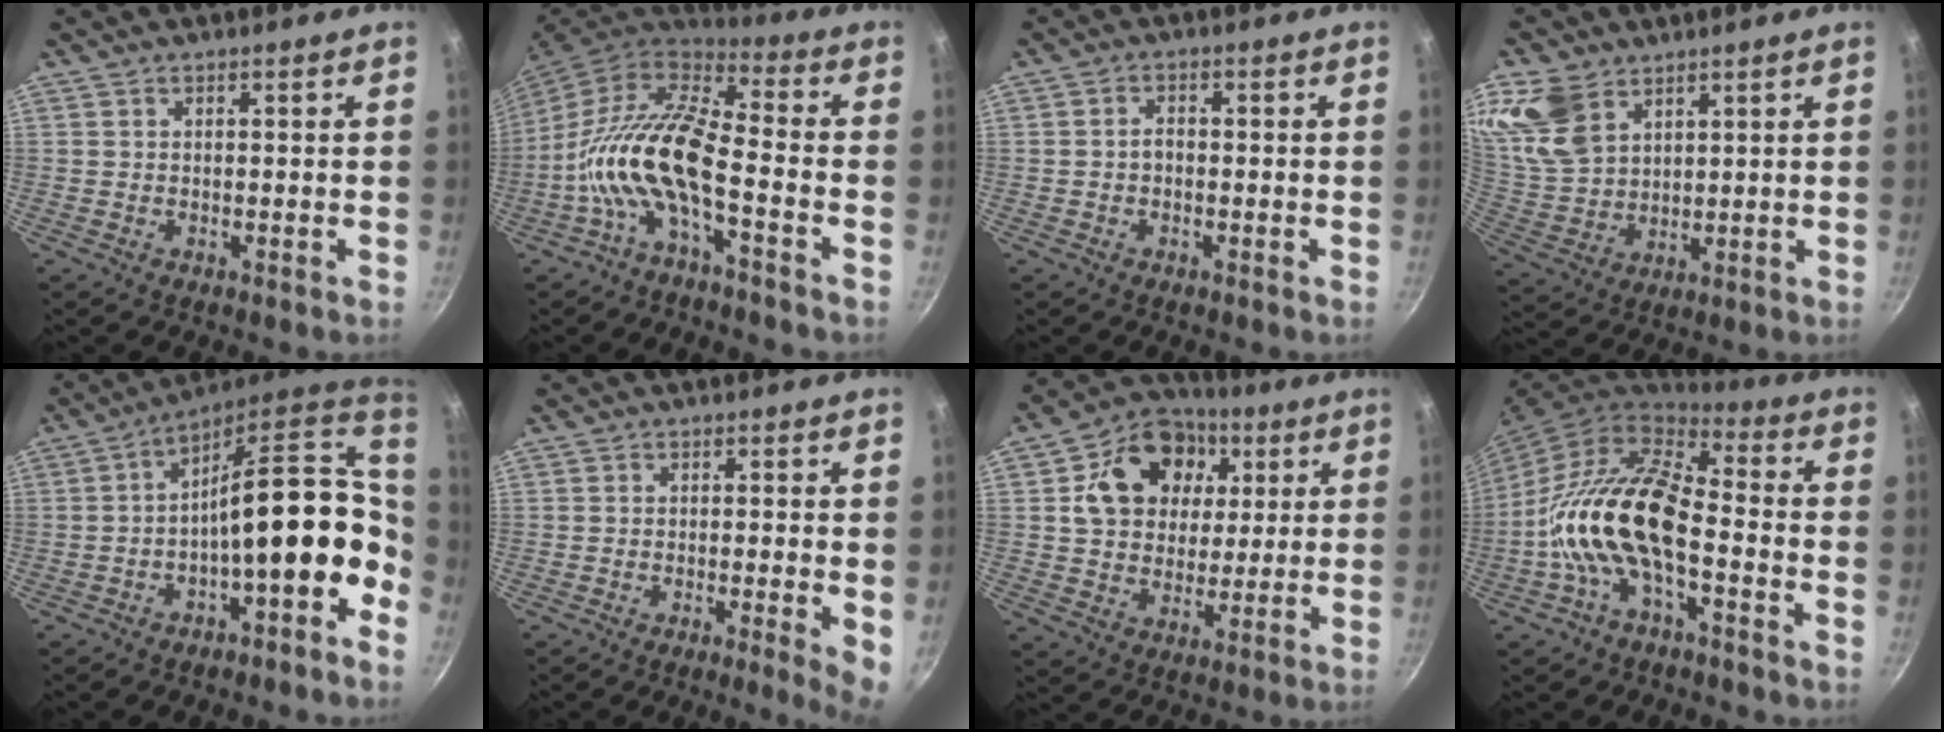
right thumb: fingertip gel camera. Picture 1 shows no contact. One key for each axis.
{"total": 14.6, "fx": -4.5, "fy": 5.6, "fz": 12.7, "tx": -0.248, "ty": 0.049, "tz": -0.100}
{"total": 2.0, "fx": -0.4, "fy": 1.4, "fz": 1.4, "tx": -0.018, "ty": 0.012, "tz": -0.008}
{"total": 12.2, "fx": 6.8, "fy": 8.1, "fz": 6.1, "tx": -0.116, "ty": -0.021, "tz": 0.146}
{"total": 14.5, "fx": -1.8, "fy": 5.7, "fz": 13.2, "tx": -0.167, "ty": 0.034, "tz": -0.030}
{"total": 4.9, "fx": -0.7, "fy": 0.7, "fz": 4.8, "tx": -0.060, "ty": -0.006, "tz": -0.013}
{"total": 16.5, "fx": 4.6, "fy": 13.1, "fz": 8.9, "tx": -0.130, "ty": 0.008, "tz": 0.071}
{"total": 16.5, "fx": -4.0, "fy": 8.0, "fz": 13.9, "tx": -0.256, "ty": 0.043, "tz": -0.090}